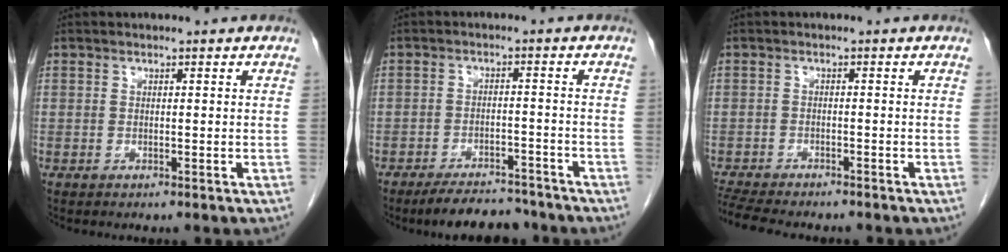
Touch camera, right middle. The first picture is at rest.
{"total": 7.9, "force": [-7.1, 2.4, 2.5], "torque": [-0.031, 0.000, -0.106]}
{"total": 9.6, "force": [-8.4, 1.8, 4.1], "torque": [-0.074, -0.010, -0.128]}